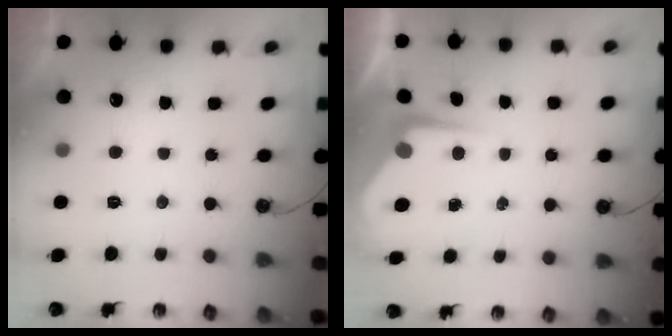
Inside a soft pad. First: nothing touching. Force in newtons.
{"total": 4.7, "press": 4.7, "slide": 0.4}